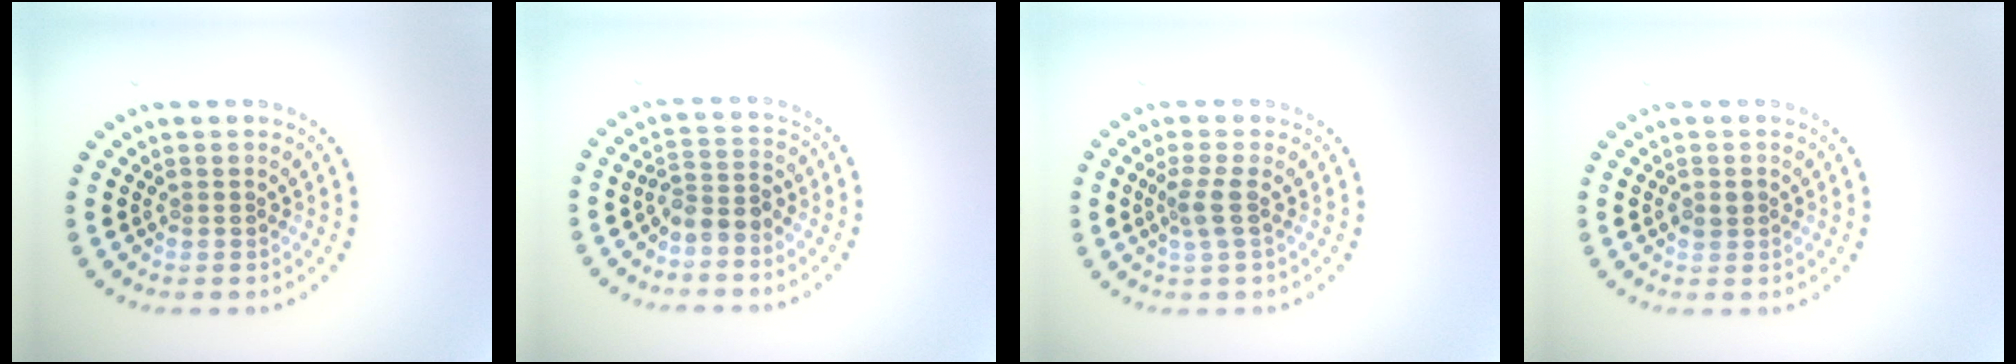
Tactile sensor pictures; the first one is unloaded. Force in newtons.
{"total": 2.3, "press": 1.9, "slide": 1.3}
{"total": 1.7, "press": 1.3, "slide": 1.1}
{"total": 1.0, "press": 1.0, "slide": 0.1}